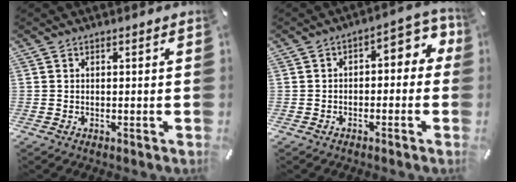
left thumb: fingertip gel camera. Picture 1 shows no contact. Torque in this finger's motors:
{"motor_torque": [0.75, 1.55, 0.40, -0.40, 0.05]}